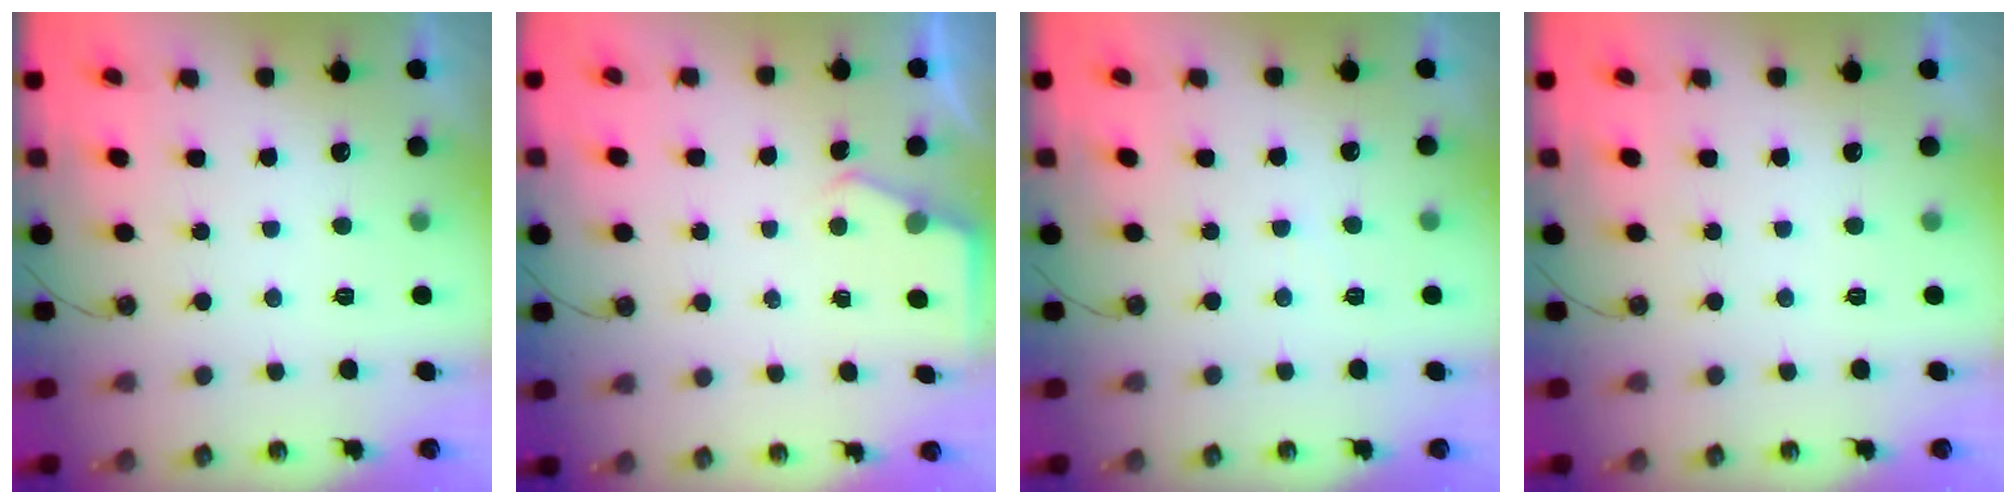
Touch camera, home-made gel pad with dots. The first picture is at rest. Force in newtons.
{"total": 2.3, "press": 2.3, "slide": 0.3}
{"total": 3.0, "press": 3.0, "slide": 0.5}
{"total": 0.0}